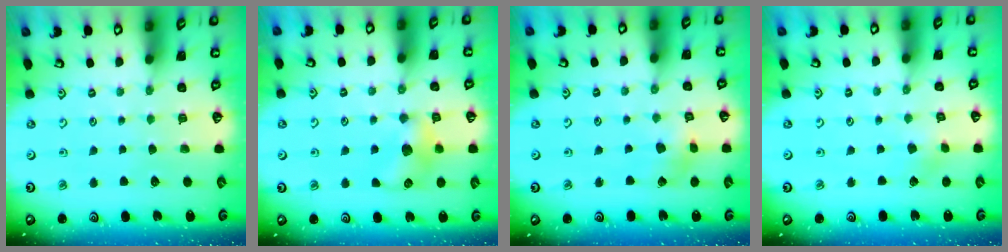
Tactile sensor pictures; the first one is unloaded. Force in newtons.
{"total": 9.8, "press": 9.8, "slide": 0.7}
{"total": 3.9, "press": 3.8, "slide": 0.4}
{"total": 2.2, "press": 2.2, "slide": 0.1}